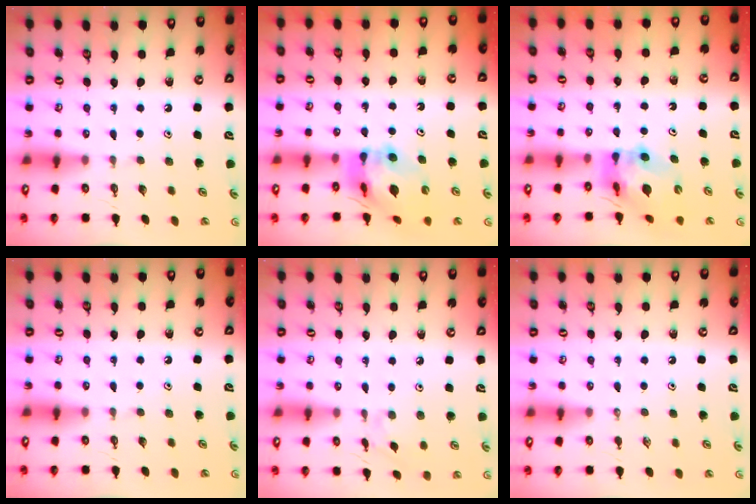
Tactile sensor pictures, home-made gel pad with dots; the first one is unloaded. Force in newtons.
{"total": 12.6, "press": 12.6, "slide": 1.5}
{"total": 10.4, "press": 10.3, "slide": 1.2}
{"total": 0.0}
{"total": 4.1, "press": 4.1, "slide": 0.6}
{"total": 0.0}